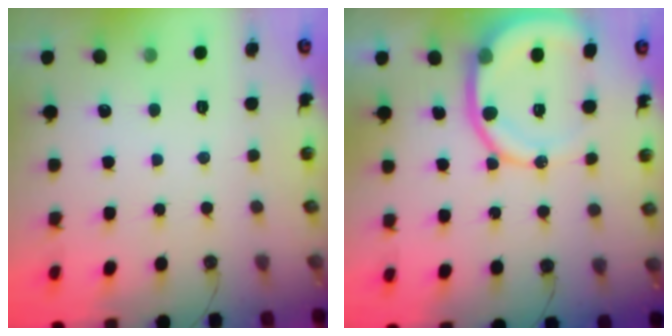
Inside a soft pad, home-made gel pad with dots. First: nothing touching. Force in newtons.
{"total": 13.6, "press": 13.5, "slide": 1.8}